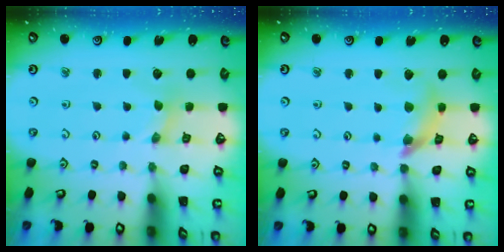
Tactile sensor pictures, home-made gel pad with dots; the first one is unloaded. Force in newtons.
{"total": 10.2, "press": 10.1, "slide": 1.3}